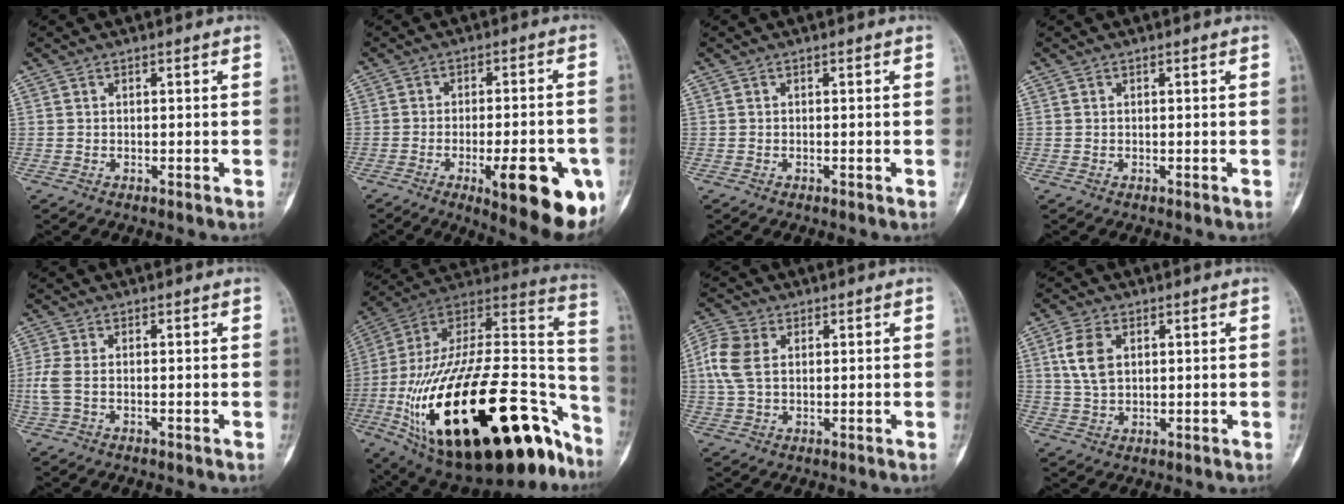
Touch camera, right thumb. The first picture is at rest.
{"total": 16.6, "force": [-6.5, 4.8, 14.5], "torque": [-0.146, 0.013, -0.074]}
{"total": 0.0}
{"total": 0.0}
{"total": 3.1, "force": [-0.4, 1.3, 2.8], "torque": [-0.088, -0.005, -0.011]}
{"total": 45.1, "force": [-19.8, 19.2, 35.7], "torque": [-0.548, 0.054, -0.315]}
{"total": 7.3, "force": [1.5, 4.8, 5.2], "torque": [-0.125, 0.014, 0.028]}
{"total": 6.5, "force": [1.8, 4.1, 4.8], "torque": [-0.092, 0.000, 0.037]}